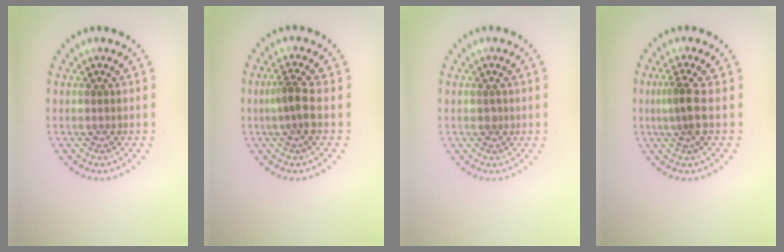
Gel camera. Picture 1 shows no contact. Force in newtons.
{"total": 2.2, "press": 1.7, "slide": 1.4}
{"total": 0.5, "press": 0.5, "slide": 0.3}
{"total": 2.4, "press": 1.9, "slide": 1.4}